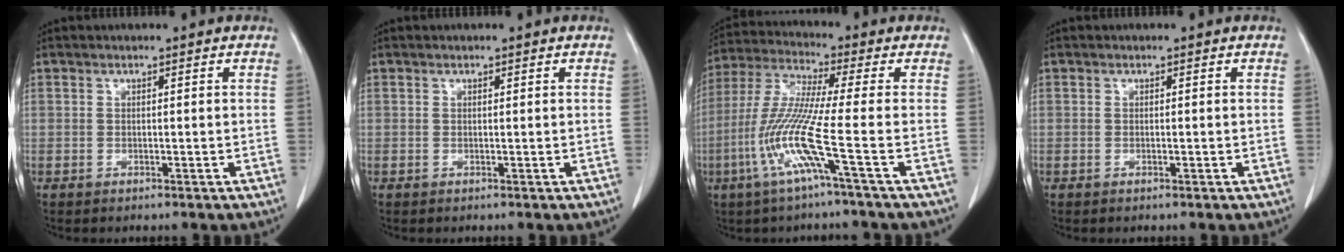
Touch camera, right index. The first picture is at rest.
{"total": 0.0}
{"total": 11.0, "force": [-4.0, -1.5, 10.1], "torque": [-0.212, -0.012, -0.089]}
{"total": 0.0}